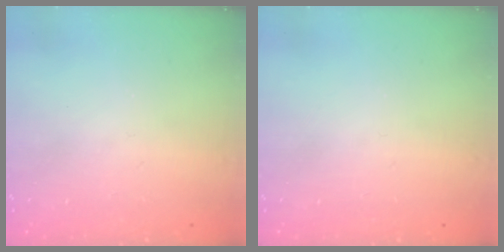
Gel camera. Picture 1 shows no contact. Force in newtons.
{"total": 0.0}